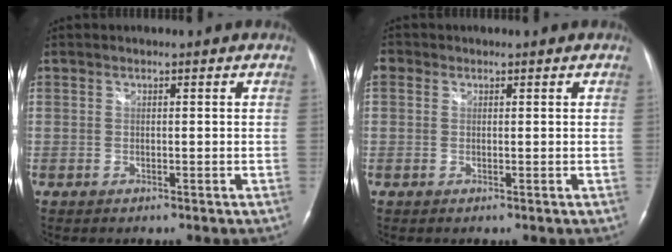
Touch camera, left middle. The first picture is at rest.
{"total": 1.7, "force": [0.6, 1.4, 0.6], "torque": [-0.013, 0.013, 0.010]}